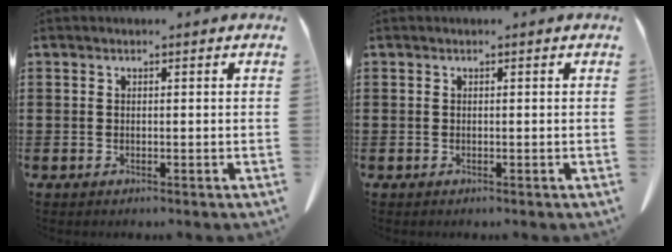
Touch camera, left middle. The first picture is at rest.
{"total": 0.0}